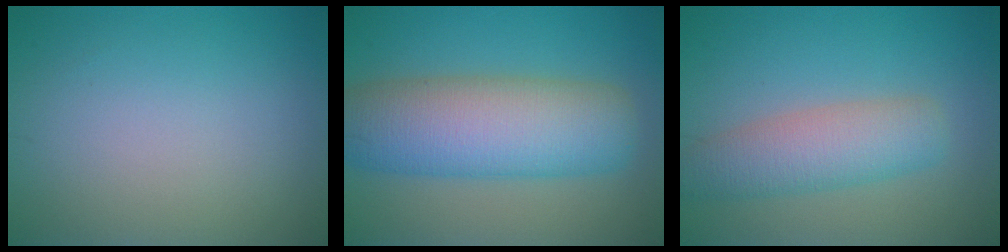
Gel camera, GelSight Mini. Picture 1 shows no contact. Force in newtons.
{"total": 9.8, "press": 9.8, "slide": 0.4}
{"total": 4.8, "press": 4.8, "slide": 0.2}